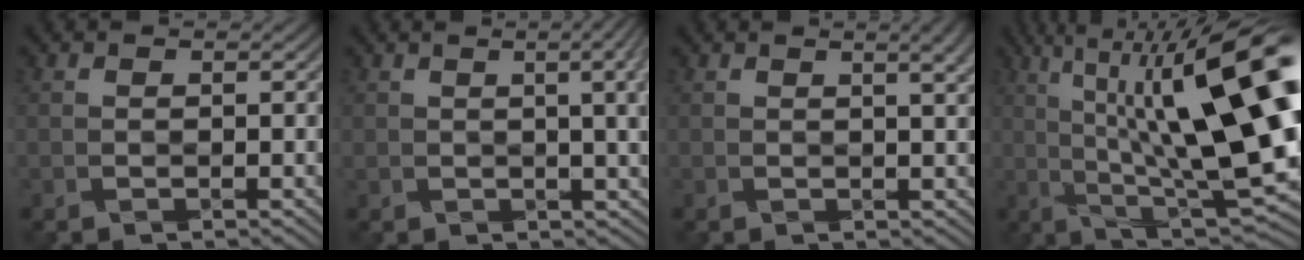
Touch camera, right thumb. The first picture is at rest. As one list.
[{"total": 7.7, "force": [1.6, 2.4, 7.2], "torque": [-0.062, 0.025, 0.012]}, {"total": 4.8, "force": [2.0, 1.4, 4.1], "torque": [-0.041, 0.017, 0.016]}, {"total": 20.1, "force": [4.1, 5.6, 18.8], "torque": [-0.300, 0.030, 0.084]}]